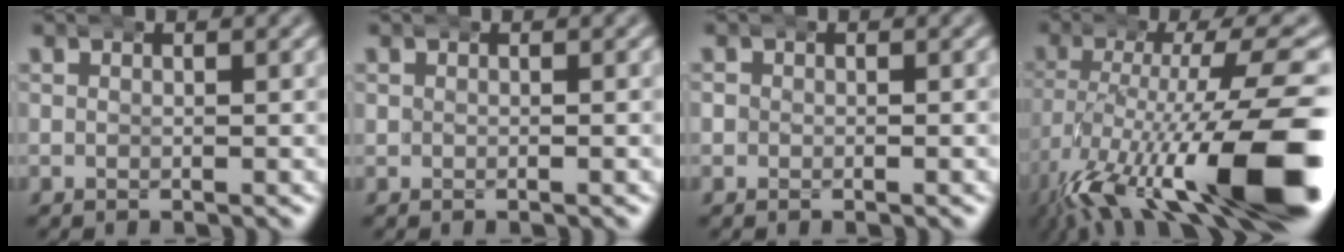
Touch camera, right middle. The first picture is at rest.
{"total": 0.0}
{"total": 1.2, "force": [-0.1, 1.1, 0.4], "torque": [-0.010, 0.003, -0.002]}
{"total": 15.0, "force": [-5.4, 5.9, 12.7], "torque": [-0.208, -0.032, -0.060]}